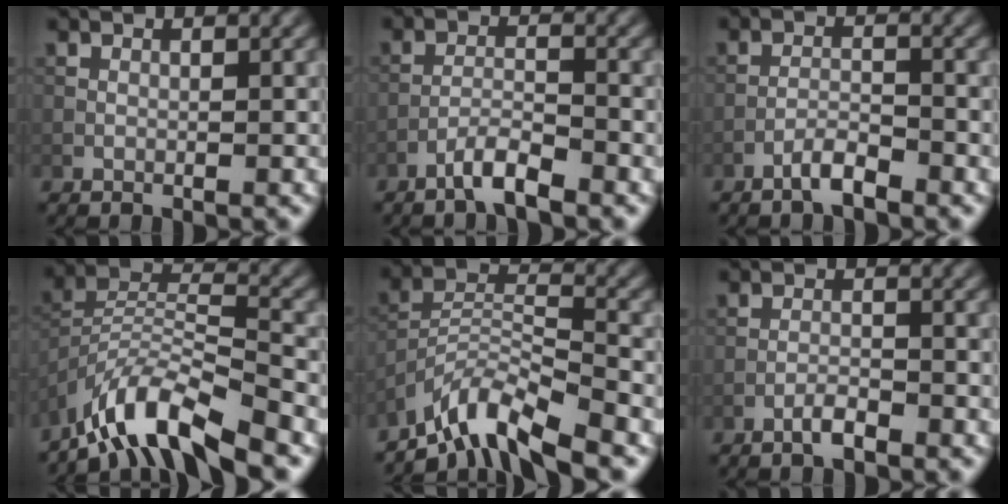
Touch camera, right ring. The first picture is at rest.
{"total": 2.9, "force": [-2.3, 0.3, 1.8], "torque": [-0.032, 0.007, -0.048]}
{"total": 2.2, "force": [-1.8, 0.3, 1.3], "torque": [-0.022, 0.008, -0.037]}
{"total": 8.6, "force": [-7.0, 1.8, 4.7], "torque": [-0.079, 0.000, -0.137]}
{"total": 7.0, "force": [-6.1, 1.1, 3.3], "torque": [-0.054, 0.000, -0.122]}
{"total": 1.6, "force": [-1.2, 0.3, 1.0], "torque": [-0.019, 0.004, -0.026]}